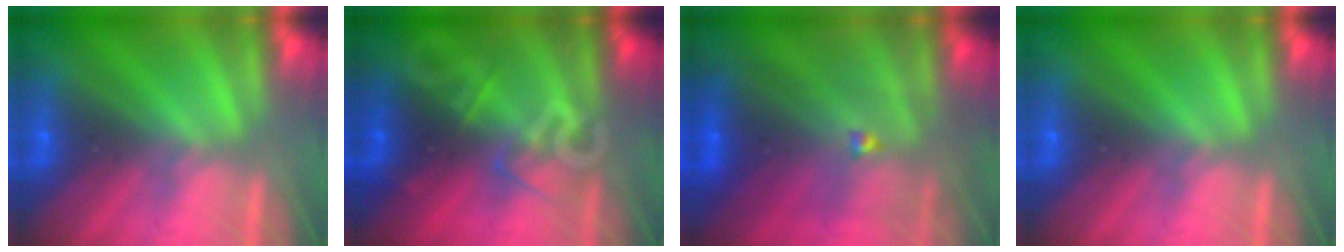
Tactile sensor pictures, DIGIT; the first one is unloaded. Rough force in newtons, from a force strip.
{"total": 2.8}
{"total": 4.7}
{"total": 0.0}